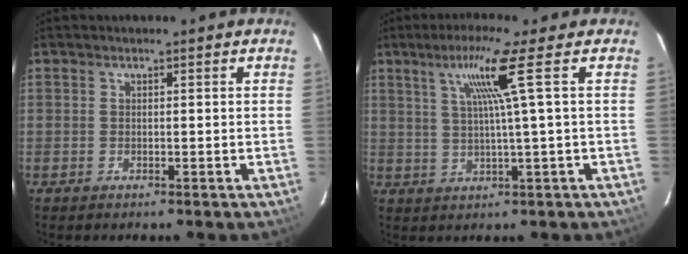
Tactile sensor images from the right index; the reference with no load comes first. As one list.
[{"total": 7.3, "force": [2.6, -2.0, 6.5], "torque": [-0.110, 0.006, 0.054]}]